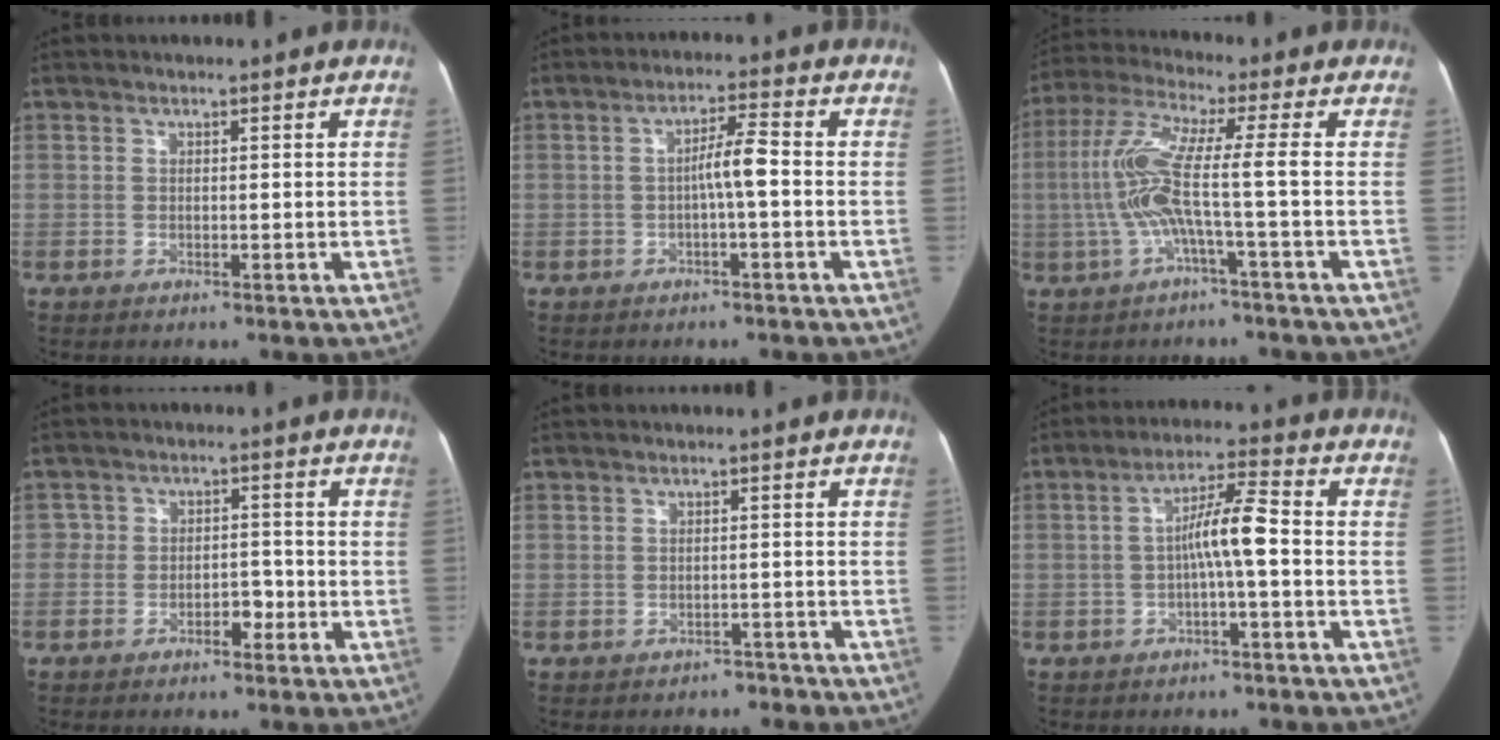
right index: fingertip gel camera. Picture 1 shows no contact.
{"total": 4.3, "force": [-0.7, 0.0, 4.2], "torque": [-0.070, 0.010, -0.012]}
{"total": 9.6, "force": [-1.3, -0.5, 9.5], "torque": [-0.208, 0.018, -0.032]}
{"total": 3.7, "force": [-1.8, 2.6, 1.9], "torque": [-0.014, 0.011, -0.032]}
{"total": 2.4, "force": [-1.8, 1.5, -0.2], "torque": [-0.005, 0.014, -0.024]}
{"total": 6.4, "force": [-0.9, 0.2, 6.3], "torque": [-0.113, 0.018, -0.017]}